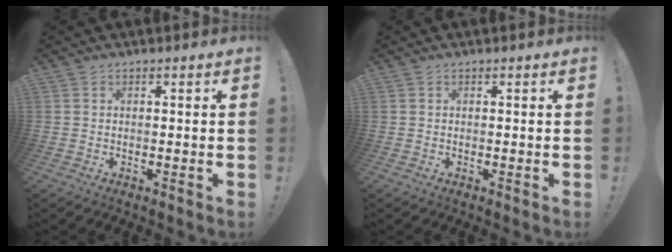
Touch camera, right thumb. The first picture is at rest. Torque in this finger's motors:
{"motor_torque": [-0.01, 0.00, 0.07, -0.02, 0.02]}